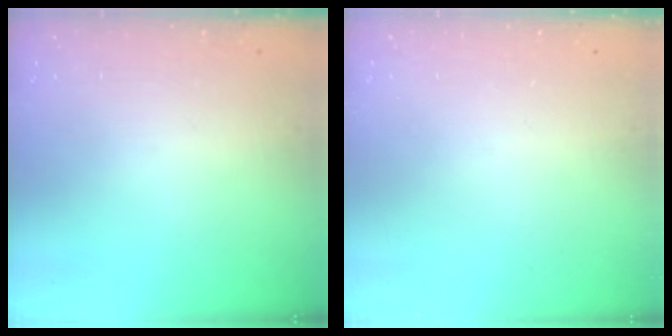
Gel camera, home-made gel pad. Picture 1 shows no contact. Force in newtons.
{"total": 0.0}